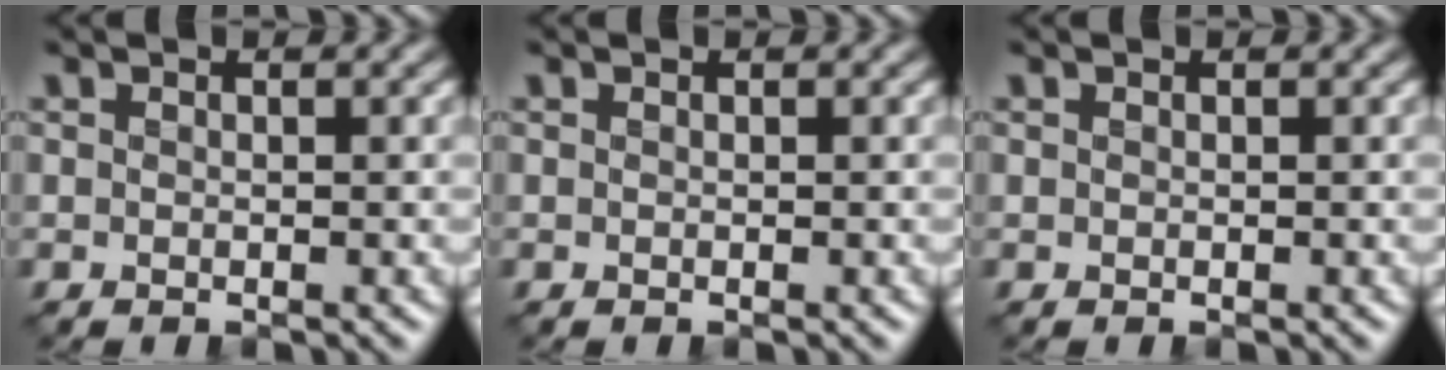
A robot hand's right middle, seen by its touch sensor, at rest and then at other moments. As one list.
[{"total": 0.0}, {"total": 0.0}]